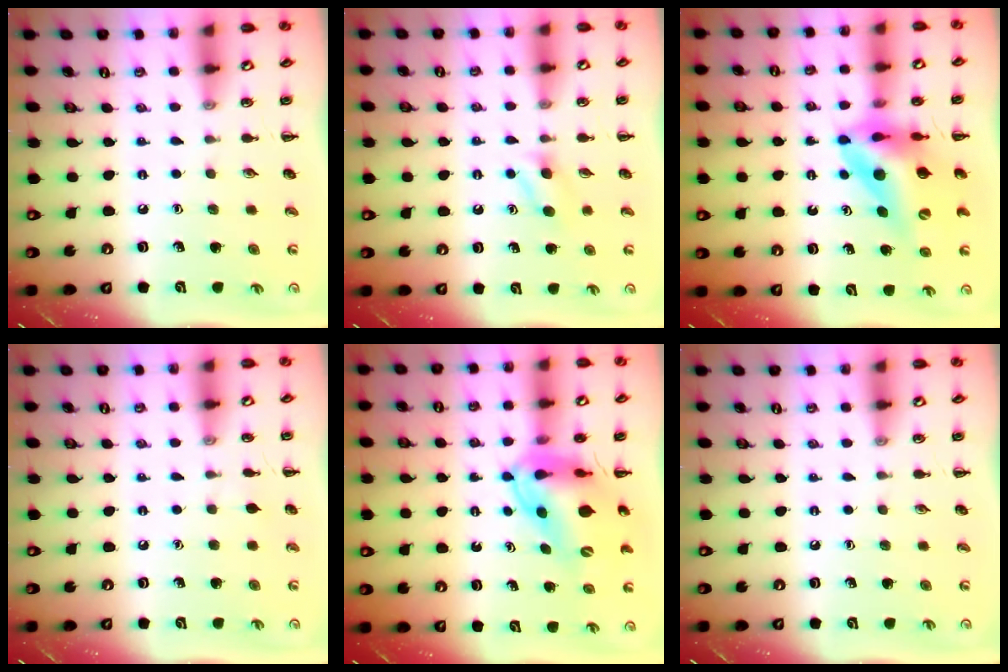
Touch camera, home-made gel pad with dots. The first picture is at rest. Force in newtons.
{"total": 3.9, "press": 3.7, "slide": 1.3}
{"total": 13.1, "press": 12.4, "slide": 4.1}
{"total": 3.2, "press": 3.0, "slide": 1.2}
{"total": 12.3, "press": 11.8, "slide": 3.4}
{"total": 0.0}